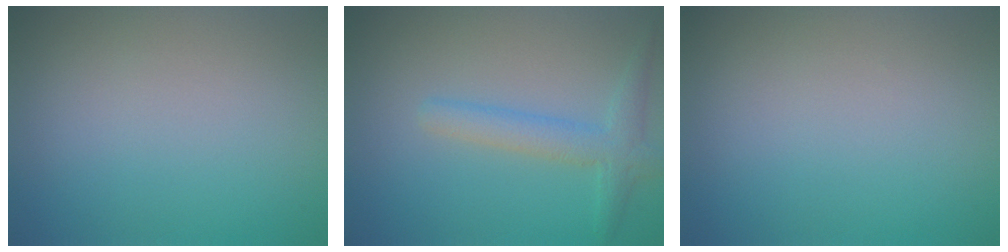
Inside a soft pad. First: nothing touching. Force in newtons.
{"total": 2.8, "press": 2.8, "slide": 0.1}
{"total": 0.0}